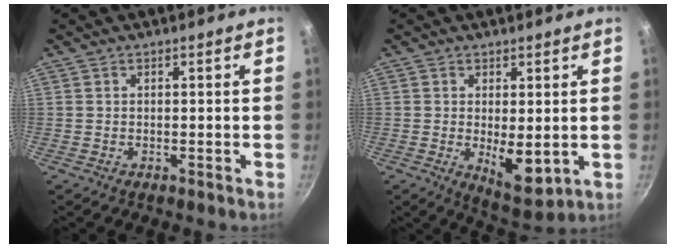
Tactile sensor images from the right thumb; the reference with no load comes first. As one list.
[{"total": 7.7, "force": [-0.2, 3.4, 6.9], "torque": [-0.087, -0.022, 0.011]}]